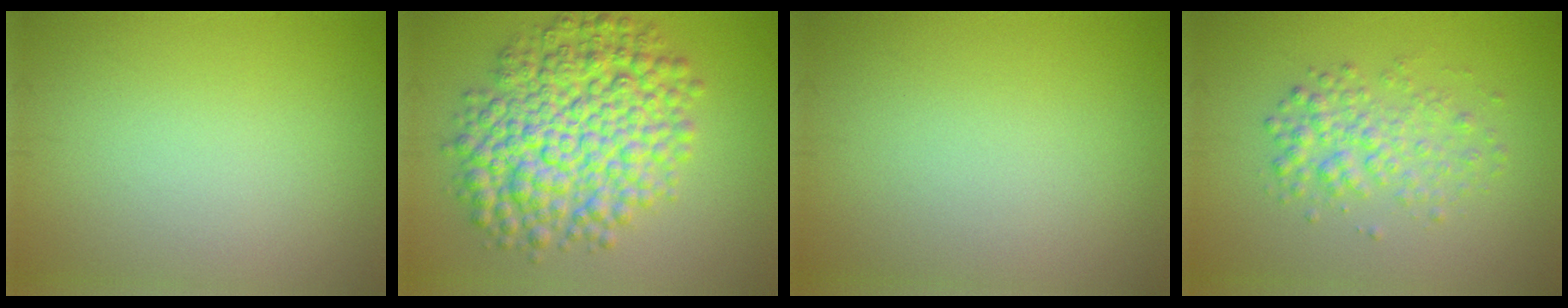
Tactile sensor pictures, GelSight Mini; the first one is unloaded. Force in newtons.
{"total": 10.0, "press": 10.0, "slide": 0.1}
{"total": 0.0}
{"total": 3.1, "press": 3.1, "slide": 0.1}